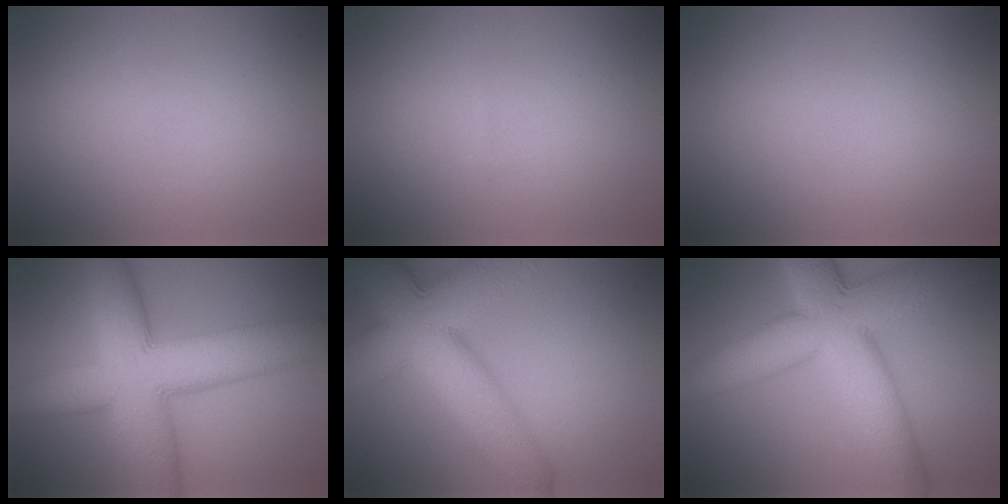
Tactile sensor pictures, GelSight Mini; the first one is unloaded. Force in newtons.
{"total": 0.0}
{"total": 0.0}
{"total": 11.9, "press": 11.9, "slide": 0.6}
{"total": 13.2, "press": 13.2, "slide": 0.5}
{"total": 11.9, "press": 11.9, "slide": 0.3}